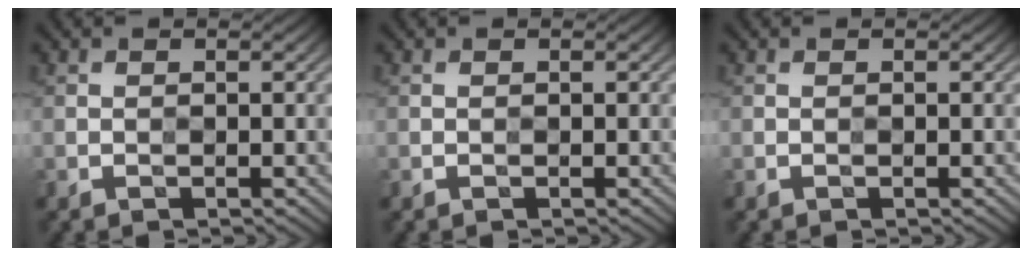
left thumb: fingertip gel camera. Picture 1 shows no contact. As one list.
[{"total": 0.0}, {"total": 0.0}]